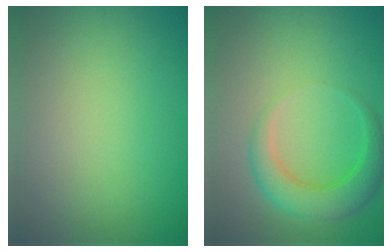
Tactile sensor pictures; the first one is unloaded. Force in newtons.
{"total": 4.1, "press": 4.1, "slide": 0.2}